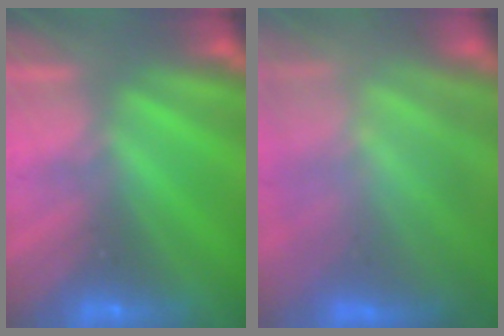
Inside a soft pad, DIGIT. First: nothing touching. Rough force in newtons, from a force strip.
{"total": 9.5}